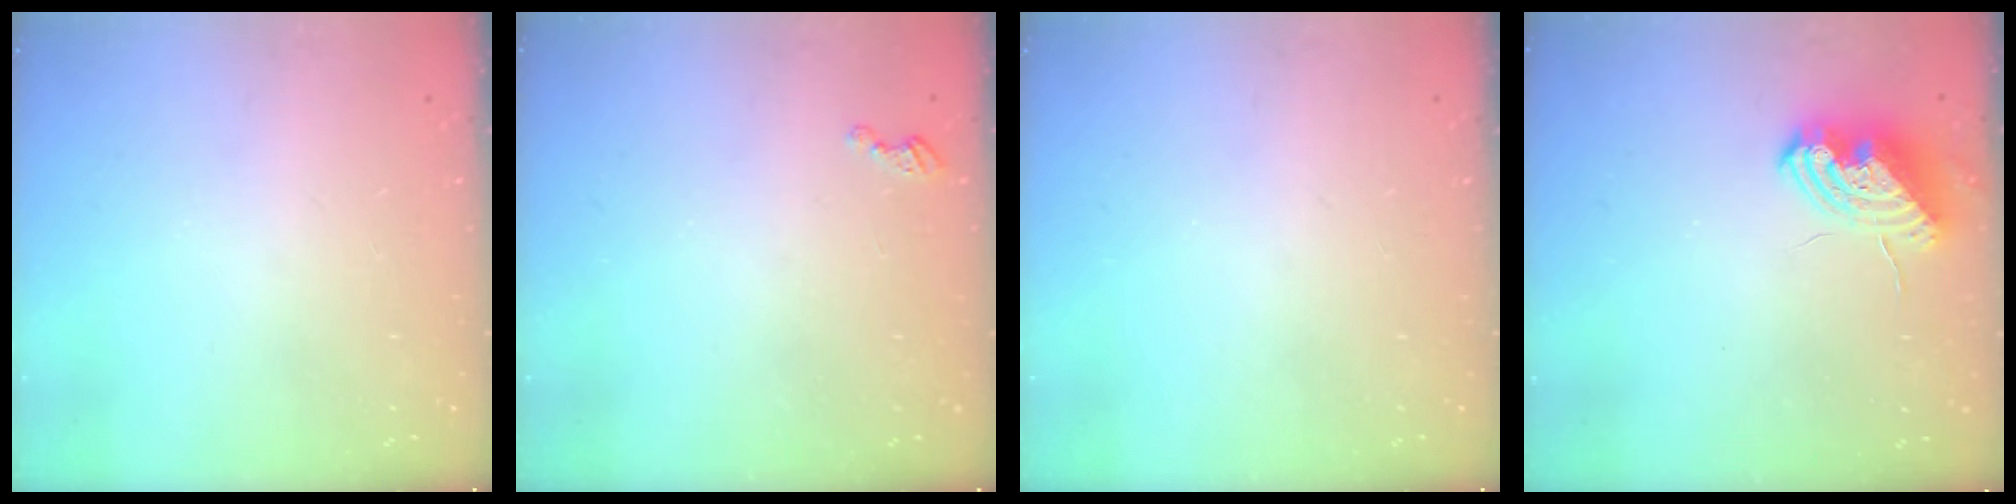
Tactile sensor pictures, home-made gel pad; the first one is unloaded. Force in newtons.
{"total": 2.8, "press": 2.8, "slide": 0.4}
{"total": 0.0}
{"total": 9.7, "press": 9.6, "slide": 0.6}